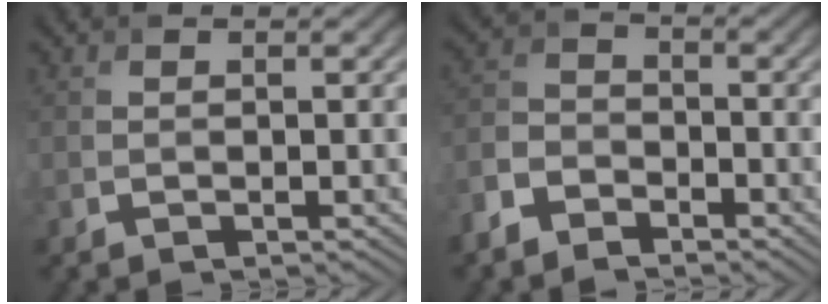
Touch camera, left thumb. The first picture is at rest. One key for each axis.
{"total": 4.7, "fx": -3.4, "fy": 2.6, "fz": 2.0, "tx": -0.055, "ty": 0.002, "tz": -0.081}